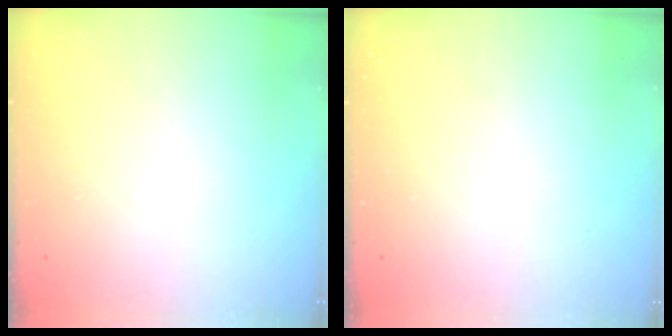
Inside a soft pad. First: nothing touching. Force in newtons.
{"total": 0.0}